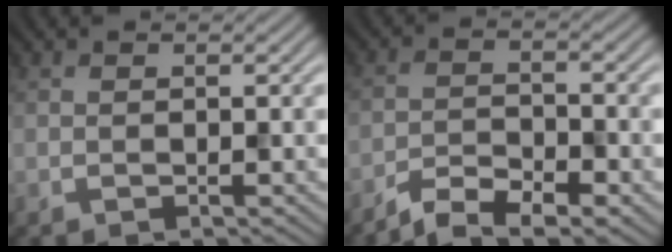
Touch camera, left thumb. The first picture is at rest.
{"total": 5.8, "force": [-4.6, 1.6, 3.2], "torque": [-0.060, -0.003, -0.087]}